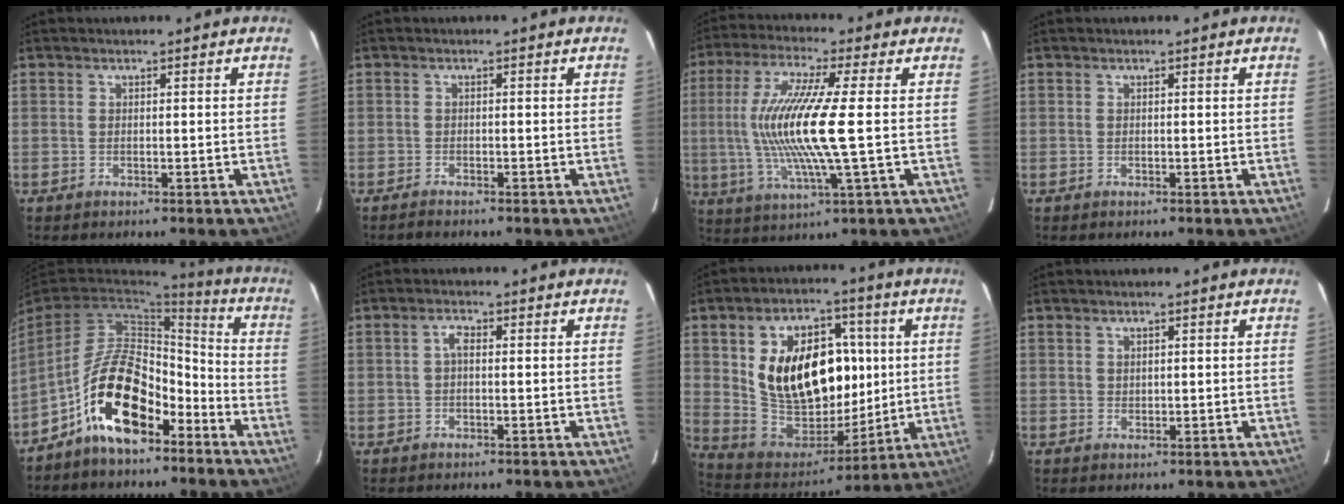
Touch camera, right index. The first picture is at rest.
{"total": 1.8, "force": [-1.6, 0.2, 0.6], "torque": [-0.020, -0.008, -0.028]}
{"total": 15.2, "force": [0.0, 0.8, 15.1], "torque": [-0.298, -0.008, 0.003]}
{"total": 0.0}
{"total": 13.9, "force": [-8.4, 6.4, 9.1], "torque": [-0.164, 0.025, -0.142]}
{"total": 1.7, "force": [0.0, 0.8, 1.5], "torque": [-0.031, 0.008, -0.002]}
{"total": 21.3, "force": [4.2, 14.0, 15.5], "torque": [-0.295, 0.016, 0.097]}
{"total": 1.0, "force": [0.6, 0.7, 0.3], "torque": [-0.002, 0.002, 0.012]}